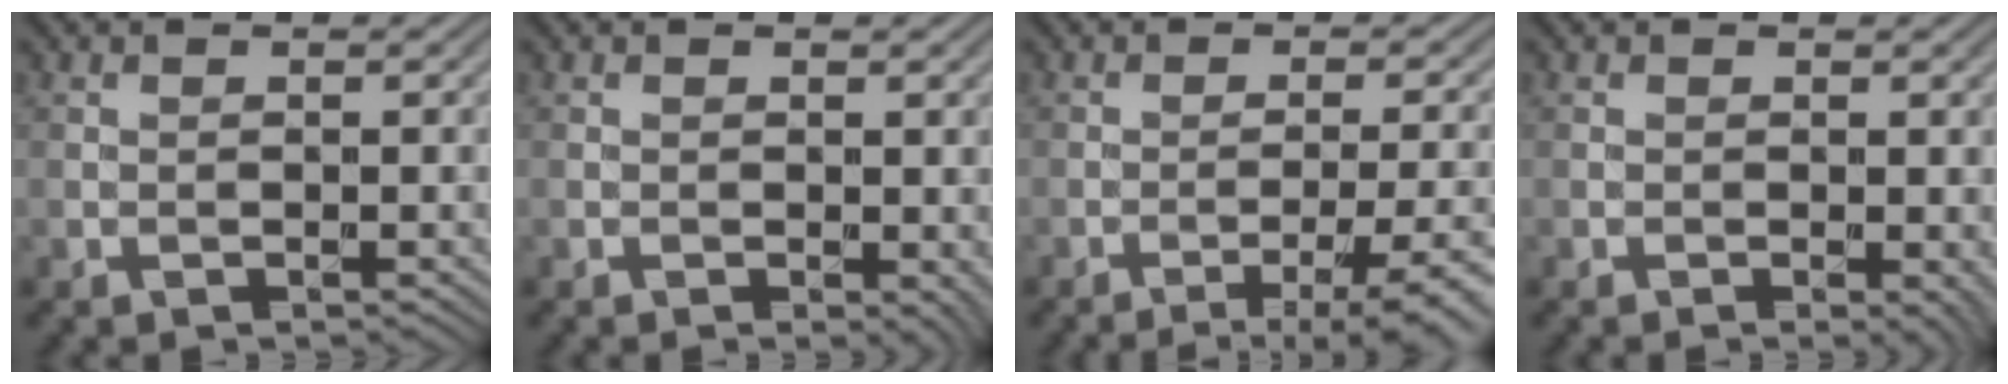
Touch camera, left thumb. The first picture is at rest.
{"total": 1.7, "force": [-0.2, 0.8, 1.4], "torque": [-0.016, -0.008, -0.001]}
{"total": 7.9, "force": [-4.4, 1.5, 6.4], "torque": [-0.095, 0.004, -0.057]}
{"total": 1.6, "force": [-0.3, 0.5, 1.5], "torque": [-0.017, -0.008, -0.003]}